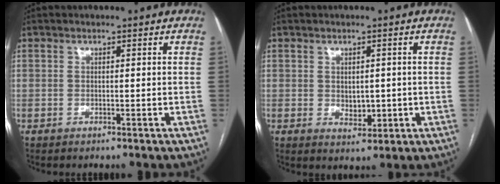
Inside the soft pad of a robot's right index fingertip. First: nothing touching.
{"total": 3.4, "force": [-0.1, 2.1, 2.6], "torque": [-0.037, -0.003, 0.008]}